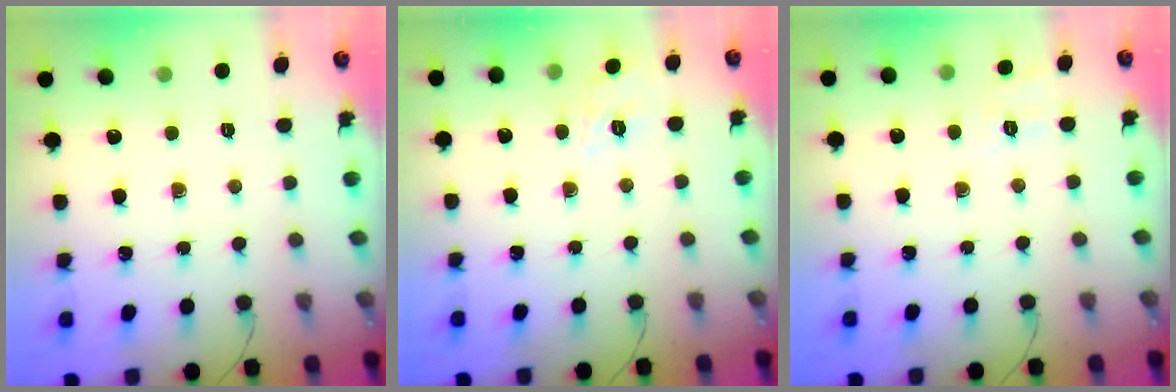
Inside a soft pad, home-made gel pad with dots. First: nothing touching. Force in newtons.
{"total": 5.5, "press": 5.2, "slide": 1.6}
{"total": 2.5, "press": 1.4, "slide": 2.0}